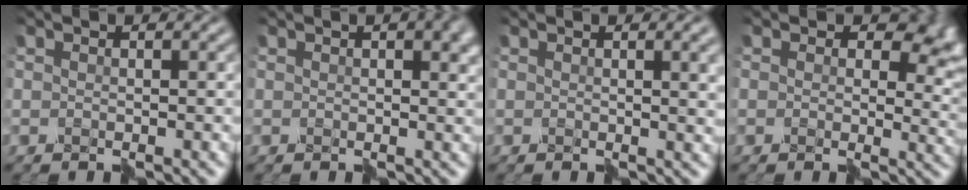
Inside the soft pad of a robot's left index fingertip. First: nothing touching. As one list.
[{"total": 5.4, "force": [1.7, 2.7, 4.3], "torque": [-0.031, 0.008, 0.023]}, {"total": 5.3, "force": [1.6, 2.4, 4.5], "torque": [-0.033, 0.005, 0.024]}, {"total": 6.1, "force": [1.6, 4.4, 3.9], "torque": [-0.044, -0.009, 0.022]}]